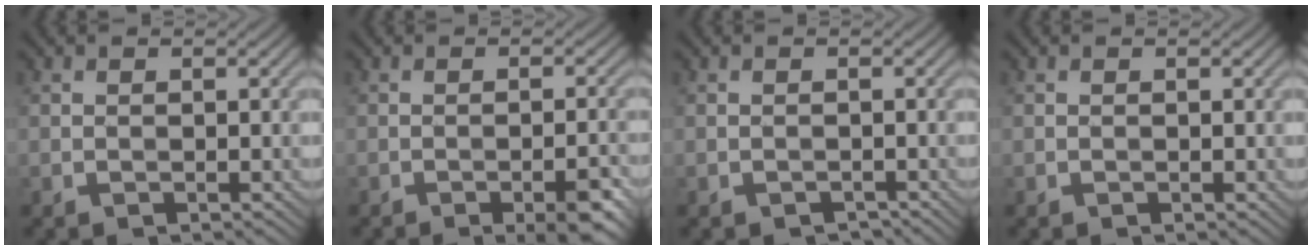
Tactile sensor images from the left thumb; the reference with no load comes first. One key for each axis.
{"total": 3.7, "fx": -2.4, "fy": 0.5, "fz": 2.8, "tx": -0.035, "ty": 0.007, "tz": -0.034}
{"total": 0.8, "fx": -0.6, "fy": 0.5, "fz": 0.2, "tx": -0.007, "ty": -0.005, "tz": -0.012}
{"total": 0.0}